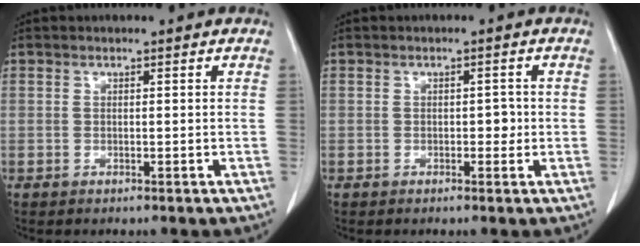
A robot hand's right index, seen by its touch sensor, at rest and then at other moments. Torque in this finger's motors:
{"motor_torque": [0.12, -0.08, 0.00, 0.00]}